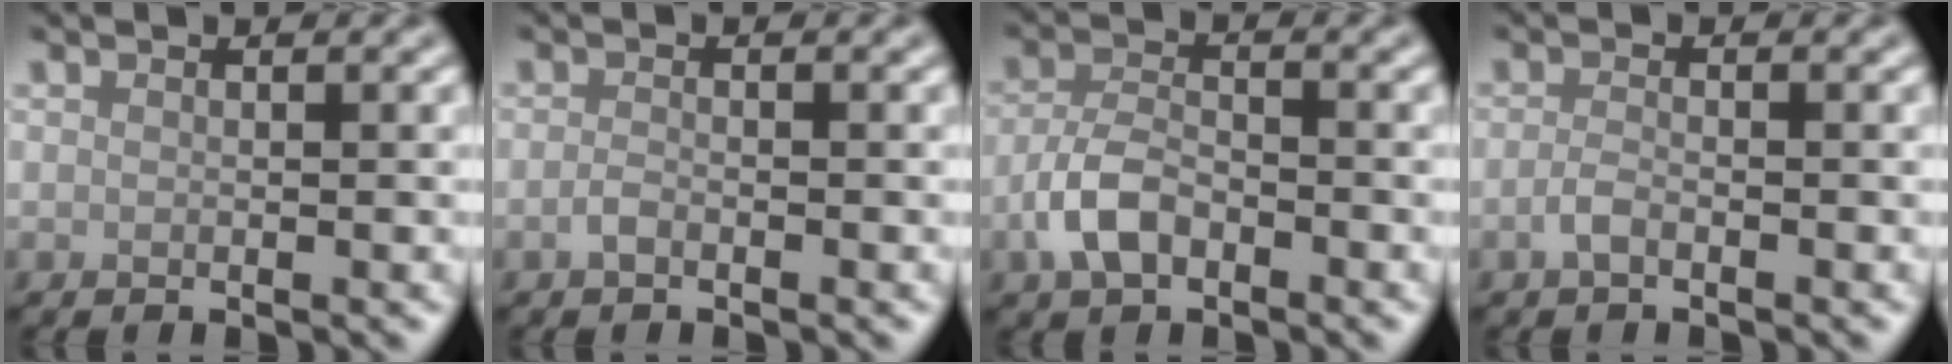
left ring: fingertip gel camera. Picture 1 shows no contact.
{"total": 0.9, "force": [-0.6, 0.4, 0.6], "torque": [-0.014, 0.000, -0.012]}
{"total": 3.8, "force": [-1.9, 2.0, 2.5], "torque": [-0.049, 0.005, -0.047]}
{"total": 1.3, "force": [-0.7, 0.5, 0.9], "torque": [-0.023, 0.000, -0.016]}